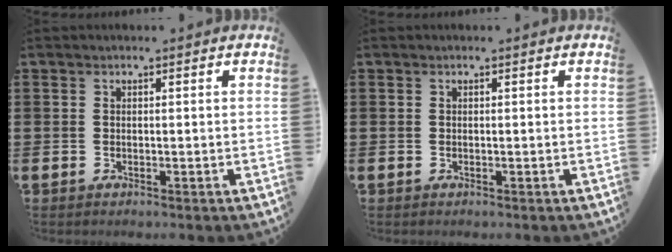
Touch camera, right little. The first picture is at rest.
{"total": 0.0}